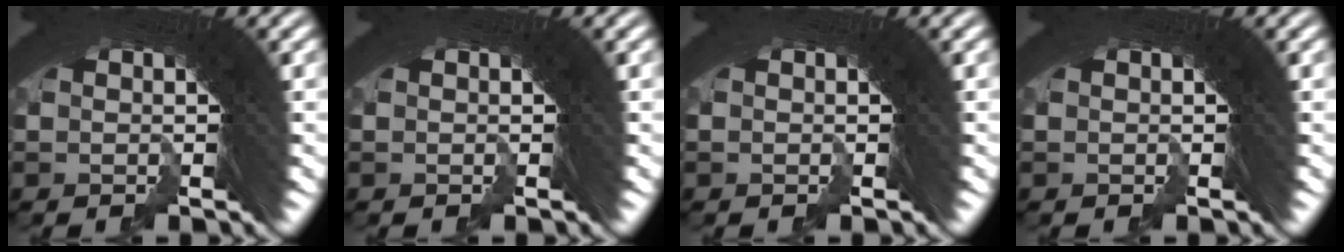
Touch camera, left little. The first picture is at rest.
{"total": 0.0}
{"total": 0.0}
{"total": 0.0}